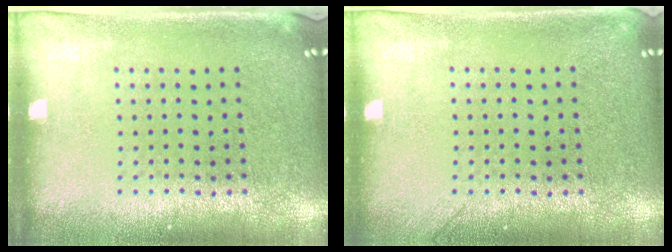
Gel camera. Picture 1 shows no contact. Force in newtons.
{"total": 1.1, "press": 1.1, "slide": 0.3}